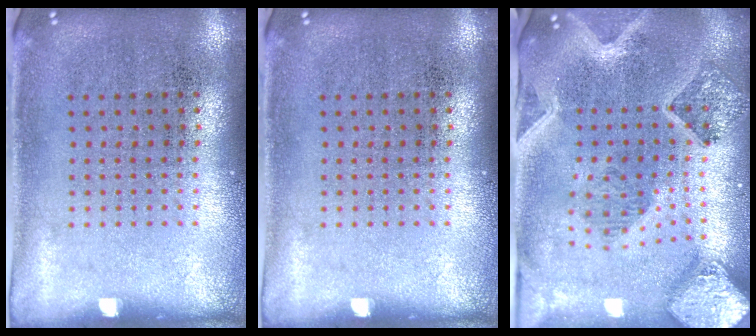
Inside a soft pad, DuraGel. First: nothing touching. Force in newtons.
{"total": 0.0}
{"total": 3.0, "press": 2.6, "slide": 1.5}